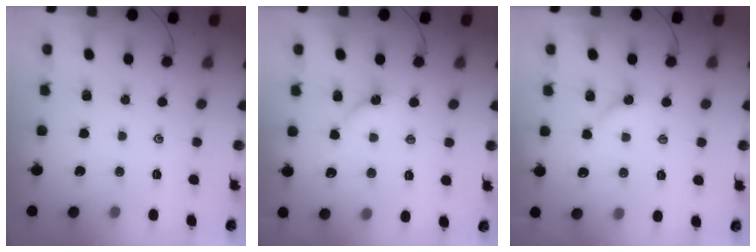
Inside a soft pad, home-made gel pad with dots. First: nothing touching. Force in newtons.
{"total": 3.4, "press": 3.4, "slide": 0.5}
{"total": 3.8, "press": 3.8, "slide": 0.7}